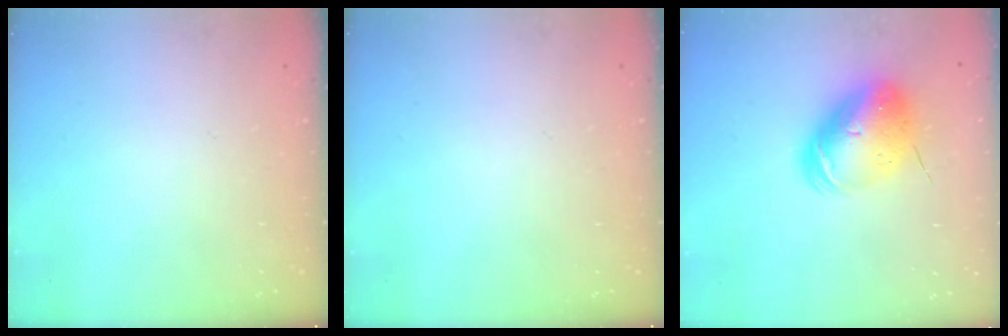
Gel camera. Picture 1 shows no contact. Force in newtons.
{"total": 0.0}
{"total": 13.5, "press": 13.2, "slide": 2.6}